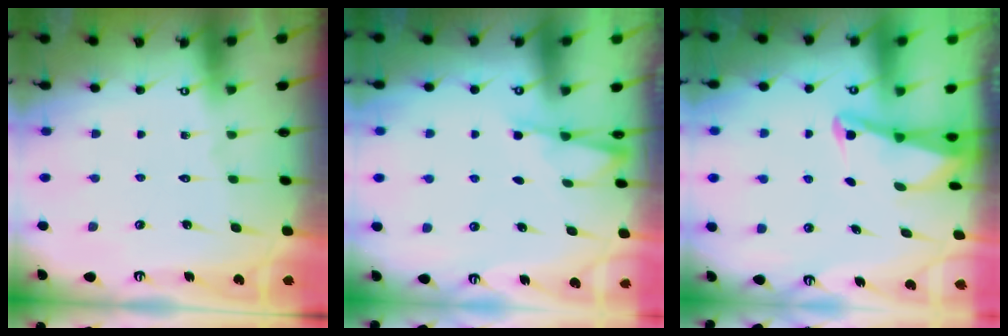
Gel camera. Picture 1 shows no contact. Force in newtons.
{"total": 1.9, "press": 1.8, "slide": 0.4}
{"total": 2.0, "press": 2.0, "slide": 0.3}